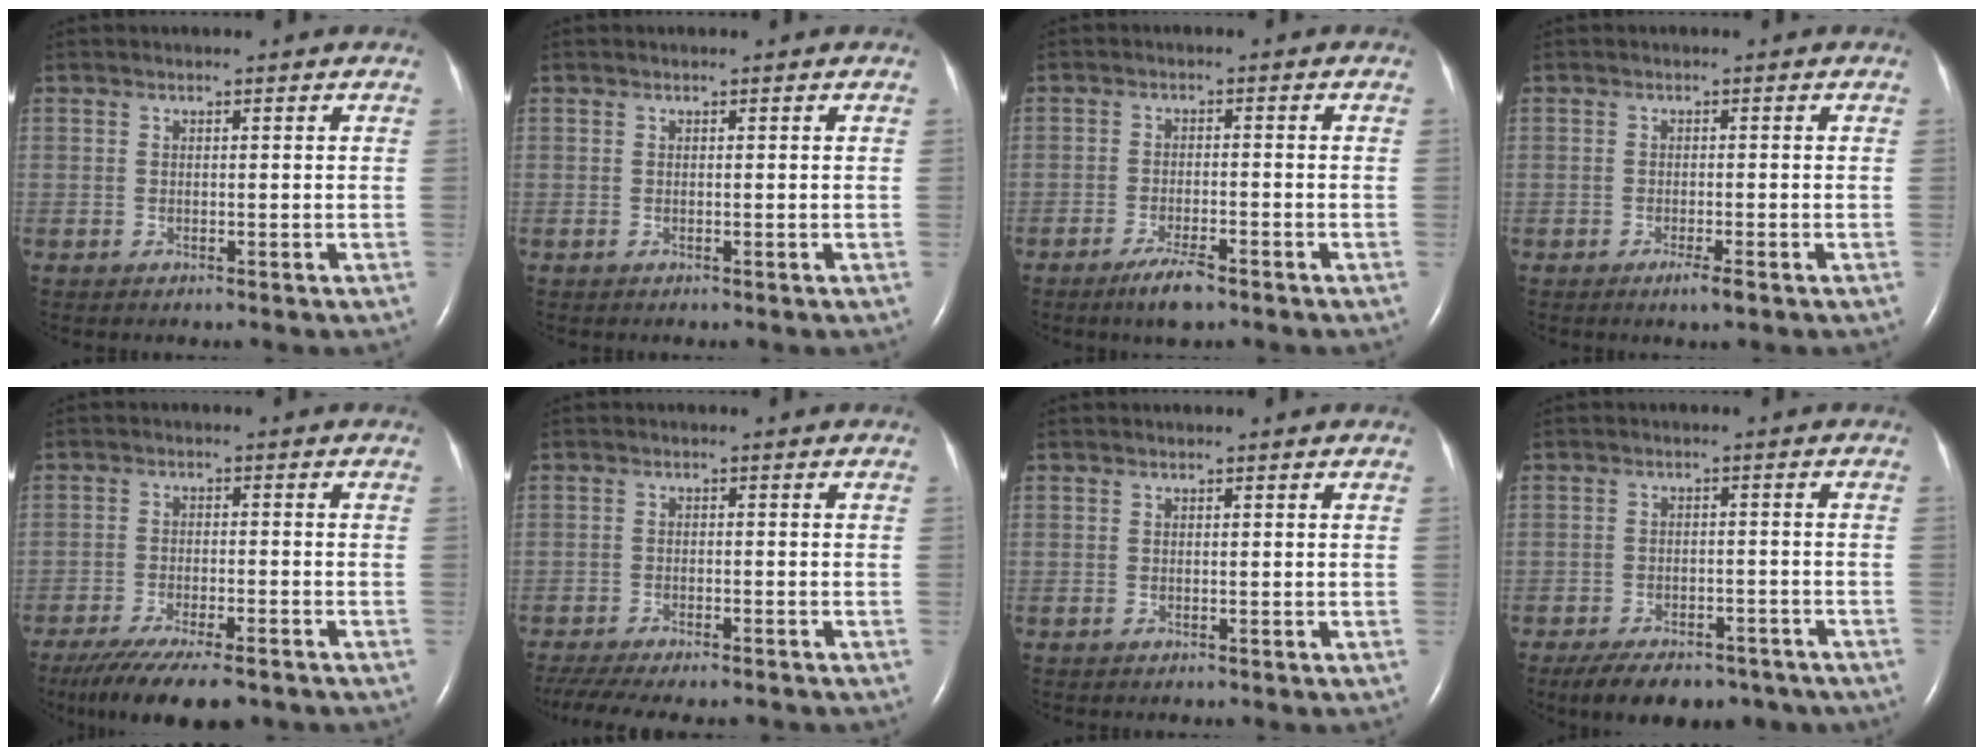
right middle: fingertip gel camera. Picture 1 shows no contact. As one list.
[{"total": 0.0}, {"total": 4.5, "force": [-3.3, 0.8, 3.0], "torque": [-0.065, -0.007, -0.057]}, {"total": 2.1, "force": [-1.2, -0.5, 1.6], "torque": [-0.030, -0.006, -0.021]}, {"total": 13.1, "force": [-10.3, 2.3, 7.7], "torque": [-0.137, -0.026, -0.162]}, {"total": 13.1, "force": [-11.3, 2.5, 6.2], "torque": [-0.126, -0.015, -0.160]}, {"total": 0.0}, {"total": 13.1, "force": [-9.9, 6.2, 5.9], "torque": [-0.095, 0.002, -0.133]}]